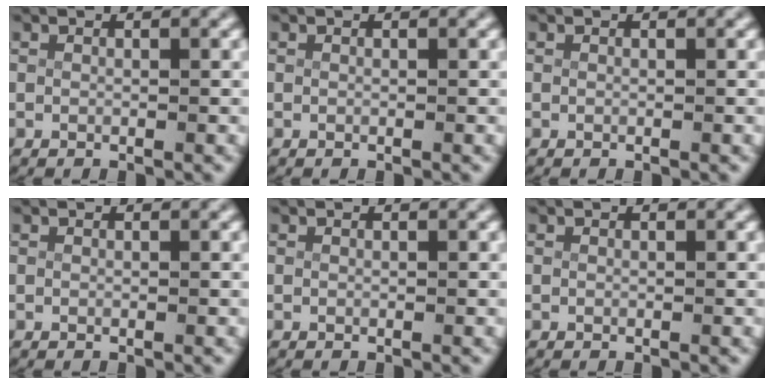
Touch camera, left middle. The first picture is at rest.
{"total": 0.0}
{"total": 0.0}
{"total": 0.0}
{"total": 0.0}
{"total": 0.0}